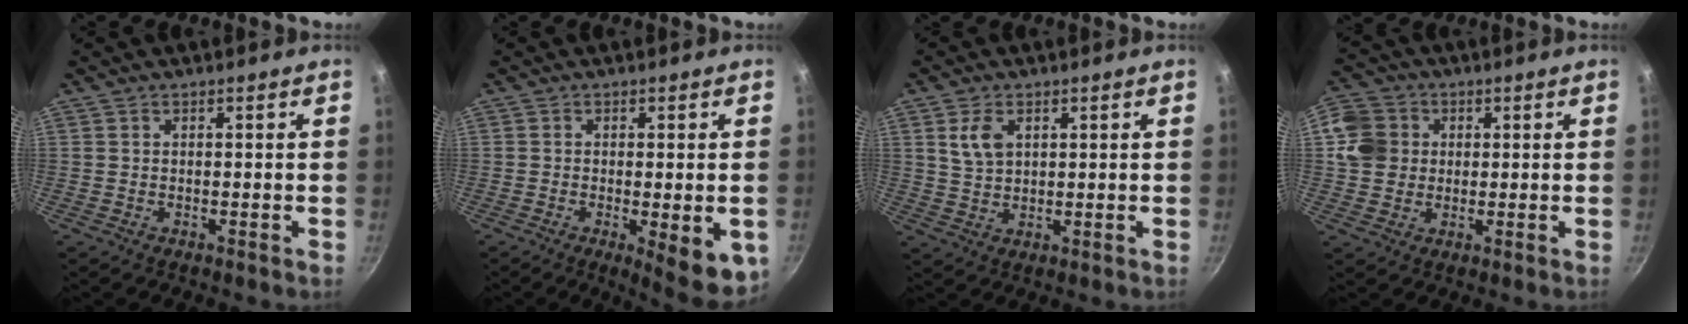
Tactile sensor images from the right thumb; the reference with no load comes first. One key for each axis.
{"total": 9.4, "fx": -2.5, "fy": 2.8, "fz": 8.7, "tx": -0.102, "ty": -0.006, "tz": -0.026}
{"total": 5.3, "fx": 2.0, "fy": 3.3, "fz": 3.6, "tx": -0.061, "ty": -0.005, "tz": 0.041}
{"total": 8.3, "fx": 1.3, "fy": 7.5, "fz": 3.4, "tx": -0.033, "ty": 0.005, "tz": 0.014}